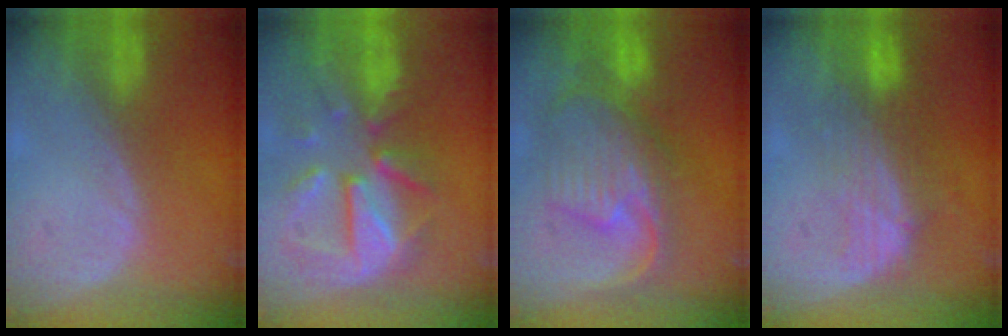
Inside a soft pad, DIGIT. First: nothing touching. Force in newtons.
{"total": 11.3, "press": 9.9, "slide": 5.5}
{"total": 11.2, "press": 9.8, "slide": 5.6}
{"total": 7.5, "press": 6.9, "slide": 2.8}